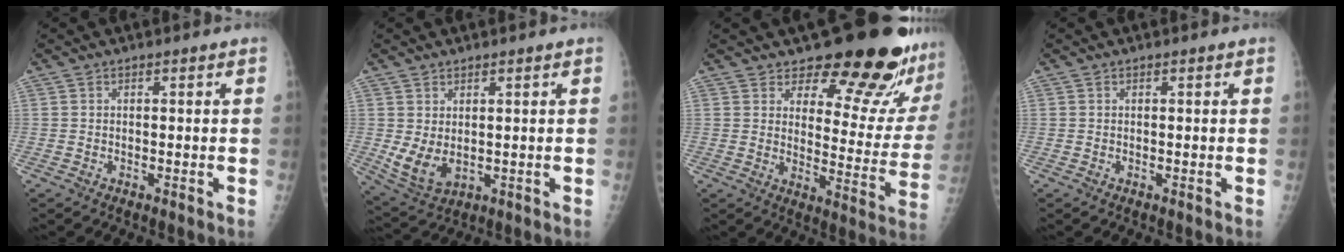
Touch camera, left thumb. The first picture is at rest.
{"total": 6.2, "force": [0.7, 3.7, 4.9], "torque": [-0.087, -0.013, 0.031]}
{"total": 19.9, "force": [16.6, 6.0, 9.2], "torque": [-0.073, -0.135, 0.203]}
{"total": 0.0}